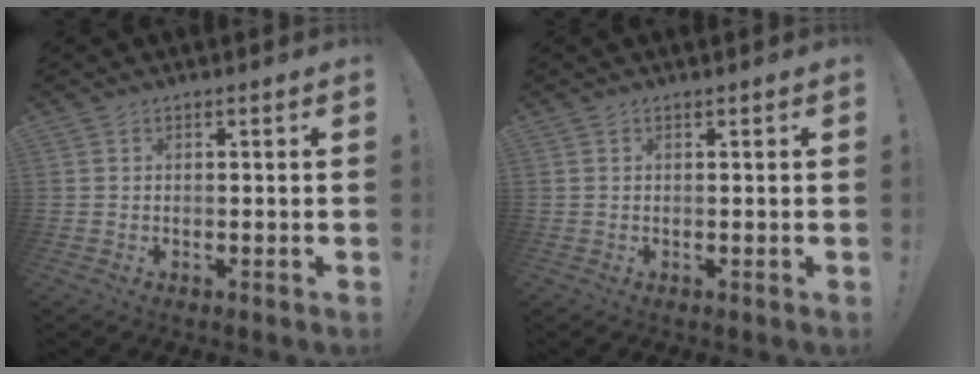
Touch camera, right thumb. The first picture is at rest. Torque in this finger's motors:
{"motor_torque": [-0.04, -0.04, 0.09, -0.15, 0.00]}